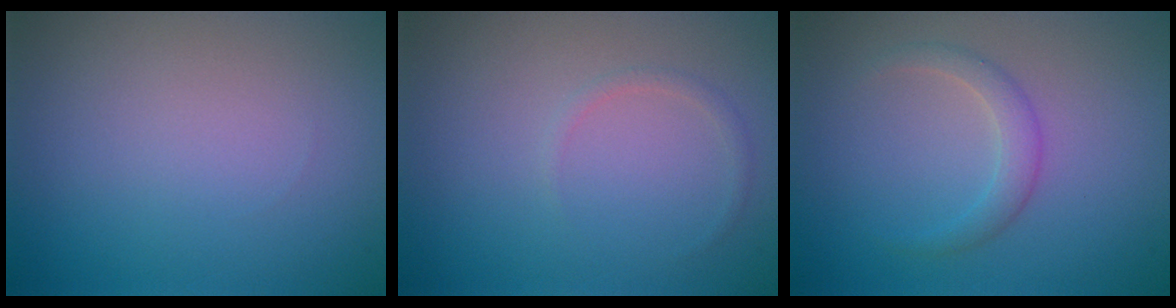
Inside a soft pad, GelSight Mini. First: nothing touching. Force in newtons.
{"total": 0.7, "press": 0.7, "slide": 0.0}
{"total": 1.7, "press": 1.7, "slide": 0.0}